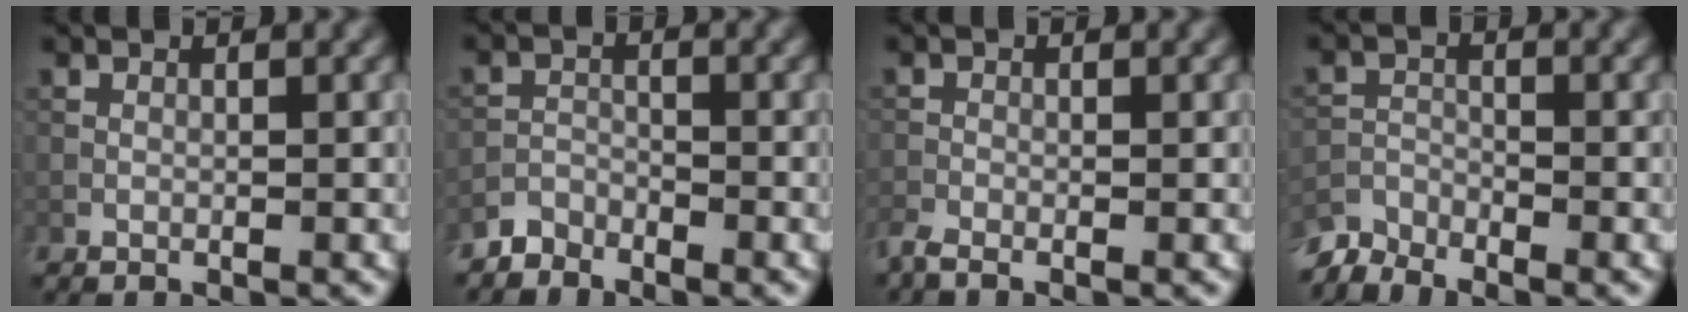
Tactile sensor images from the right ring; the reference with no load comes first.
{"total": 1.9, "force": [-1.8, 0.7, 0.1], "torque": [0.001, 0.007, -0.039]}
{"total": 1.6, "force": [-1.4, 0.3, 0.8], "torque": [-0.021, -0.008, -0.037]}
{"total": 3.1, "force": [-3.0, 0.5, 0.3], "torque": [-0.008, -0.008, -0.066]}